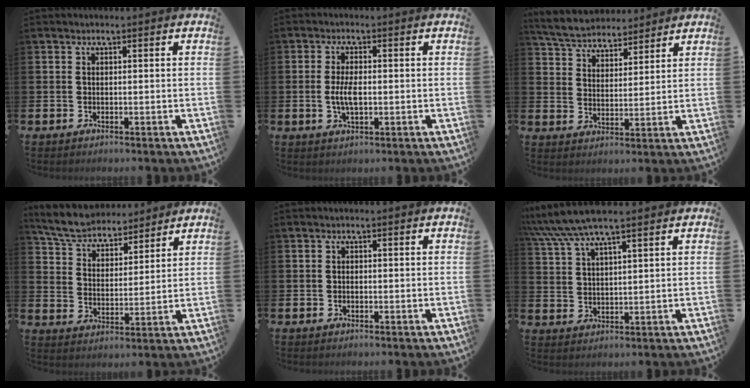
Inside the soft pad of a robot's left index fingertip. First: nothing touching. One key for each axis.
{"total": 3.9, "fx": -0.3, "fy": 1.6, "fz": 3.5, "tx": -0.070, "ty": 0.000, "tz": -0.009}
{"total": 5.8, "fx": 5.6, "fy": 1.3, "fz": 0.4, "tx": -0.037, "ty": -0.027, "tz": 0.103}
{"total": 6.3, "fx": 6.1, "fy": 1.6, "fz": 0.8, "tx": -0.051, "ty": -0.032, "tz": 0.109}
{"total": 0.6, "fx": -0.4, "fy": 0.4, "fz": 0.2, "tx": -0.010, "ty": 0.005, "tz": -0.008}
{"total": 6.7, "fx": 5.7, "fy": 0.9, "fz": 3.3, "tx": -0.081, "ty": -0.015, "tz": 0.103}